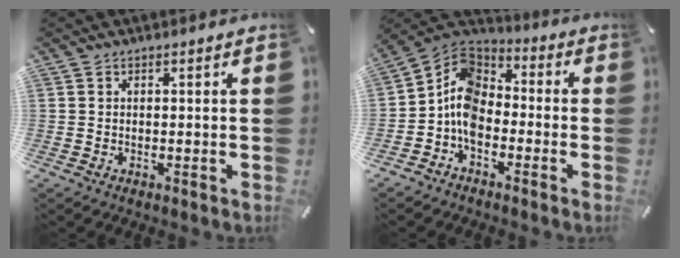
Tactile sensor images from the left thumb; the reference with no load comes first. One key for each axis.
{"total": 9.8, "fx": -4.5, "fy": 6.9, "fz": 5.4, "tx": -0.129, "ty": 0.017, "tz": -0.093}